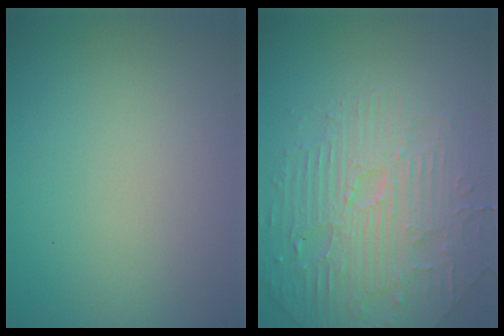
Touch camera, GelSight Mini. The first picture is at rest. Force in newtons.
{"total": 4.7, "press": 4.7, "slide": 0.5}